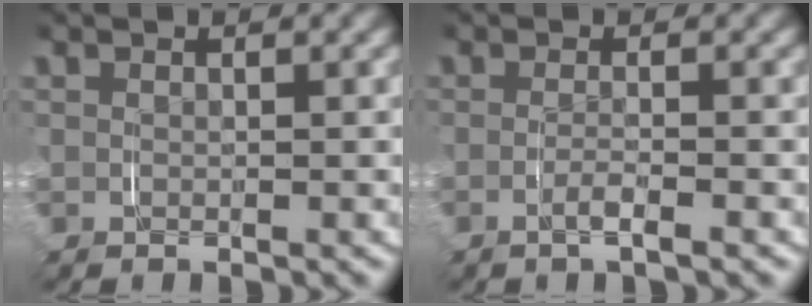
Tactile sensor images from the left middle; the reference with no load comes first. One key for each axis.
{"total": 1.4, "fx": -1.0, "fy": -0.3, "fz": 0.9, "tx": -0.023, "ty": -0.006, "tz": -0.017}